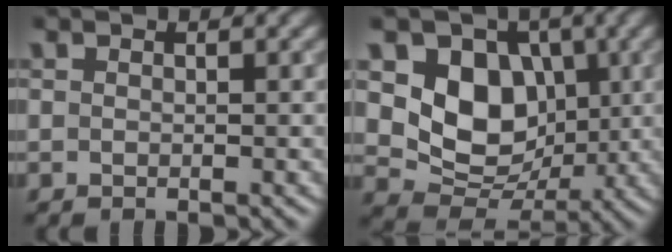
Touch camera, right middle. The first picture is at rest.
{"total": 7.7, "force": [1.5, 6.0, 4.6], "torque": [-0.073, -0.013, 0.022]}